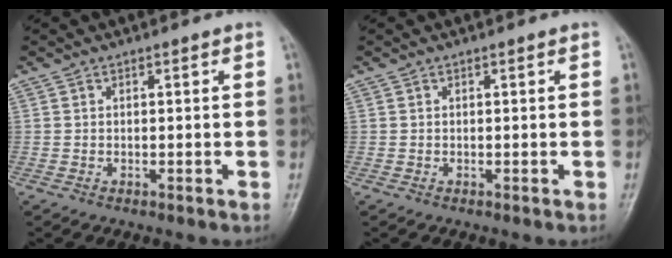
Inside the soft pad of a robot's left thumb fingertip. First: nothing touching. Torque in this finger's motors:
{"motor_torque": [0.00, 0.00, -0.02, -0.02, 0.00]}